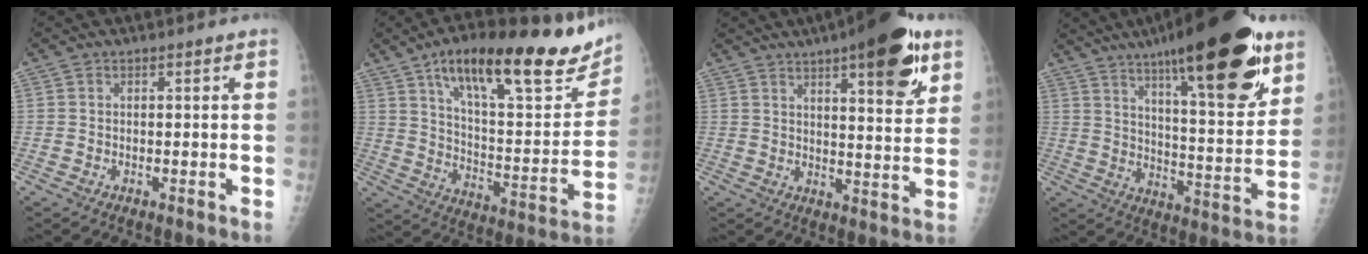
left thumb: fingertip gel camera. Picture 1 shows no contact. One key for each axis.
{"total": 27.5, "fx": 17.6, "fy": 8.7, "fz": 19.3, "tx": -0.247, "ty": -0.050, "tz": 0.275}
{"total": 21.9, "fx": 12.5, "fy": 6.0, "fz": 17.0, "tx": -0.222, "ty": -0.049, "tz": 0.182}
{"total": 27.6, "fx": 16.3, "fy": 7.2, "fz": 21.0, "tx": -0.292, "ty": -0.055, "tz": 0.250}